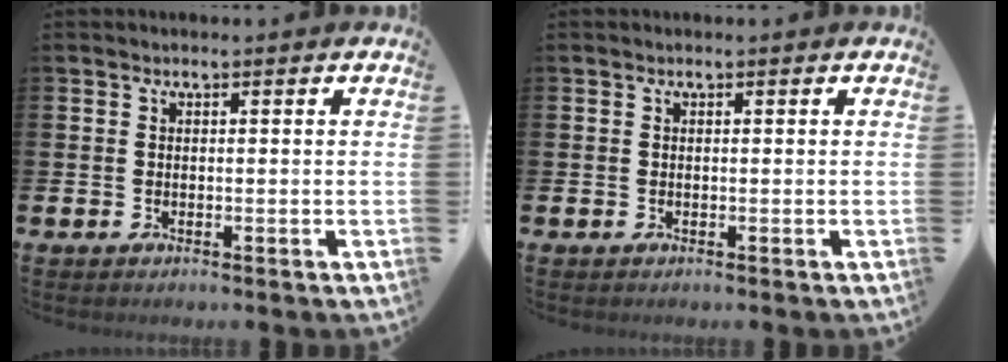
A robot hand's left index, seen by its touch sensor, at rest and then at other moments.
{"total": 0.0}